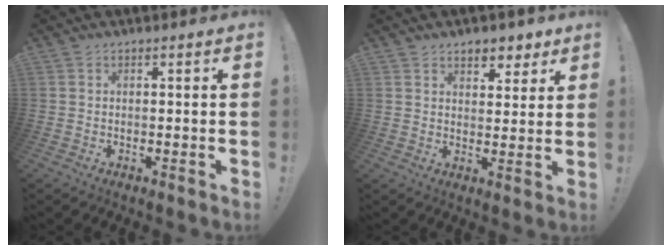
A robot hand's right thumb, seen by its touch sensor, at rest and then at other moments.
{"total": 5.7, "force": [4.1, 3.5, 1.7], "torque": [-0.006, -0.029, 0.072]}